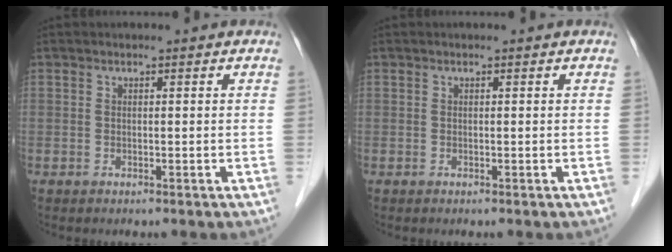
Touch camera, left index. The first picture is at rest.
{"total": 0.0}